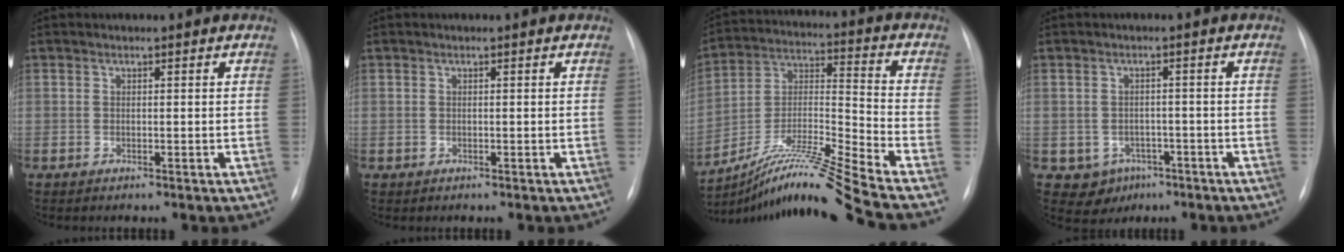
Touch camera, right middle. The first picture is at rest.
{"total": 0.0}
{"total": 17.3, "force": [-14.6, -3.4, 8.8], "torque": [-0.178, -0.001, -0.261]}
{"total": 4.5, "force": [-2.1, 3.9, 1.0], "torque": [-0.015, 0.006, -0.019]}